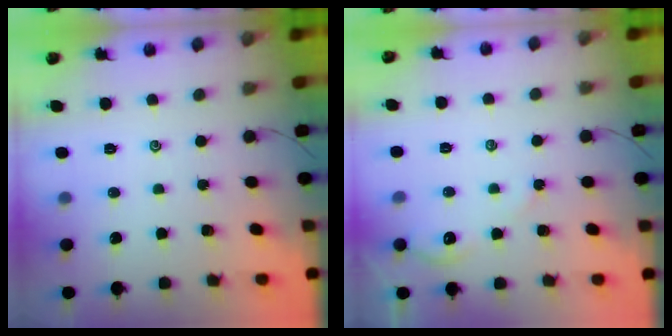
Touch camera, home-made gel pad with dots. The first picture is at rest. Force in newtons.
{"total": 3.3, "press": 3.3, "slide": 0.3}